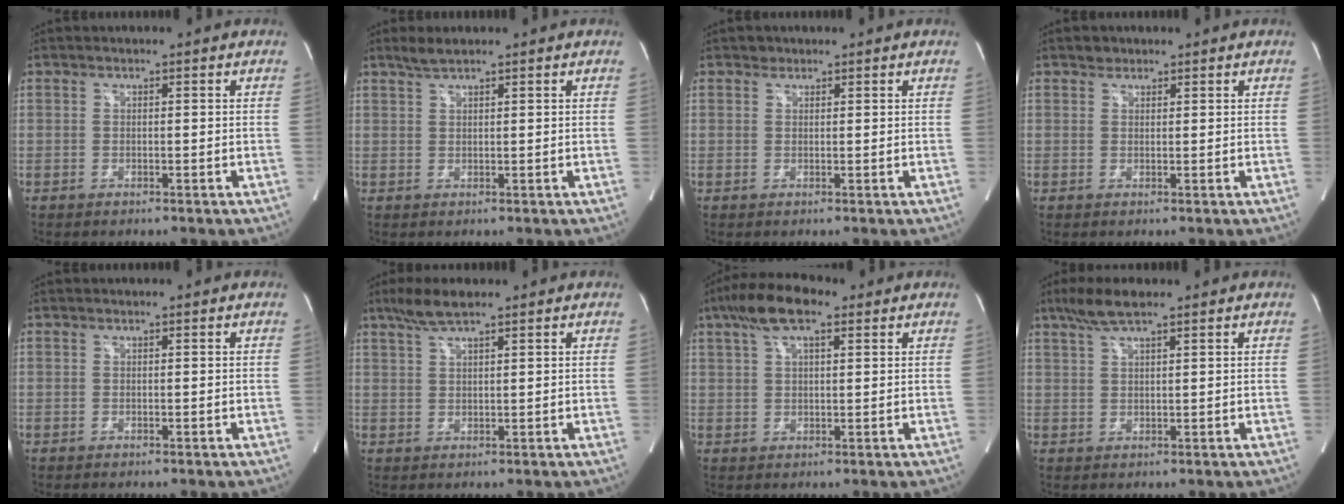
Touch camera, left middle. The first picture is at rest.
{"total": 2.1, "force": [1.8, 0.1, 1.0], "torque": [-0.028, 0.005, 0.037]}
{"total": 0.9, "force": [0.7, 0.5, -0.1], "torque": [0.002, -0.002, 0.008]}
{"total": 1.2, "force": [0.9, 0.8, 0.0], "torque": [0.001, 0.000, 0.012]}
{"total": 0.0}
{"total": 4.7, "force": [3.5, 0.5, 3.0], "torque": [-0.072, 0.010, 0.071]}
{"total": 8.2, "force": [4.8, 2.5, 6.2], "torque": [-0.126, 0.028, 0.085]}
{"total": 4.9, "force": [3.6, 0.6, 3.3], "torque": [-0.076, 0.012, 0.072]}